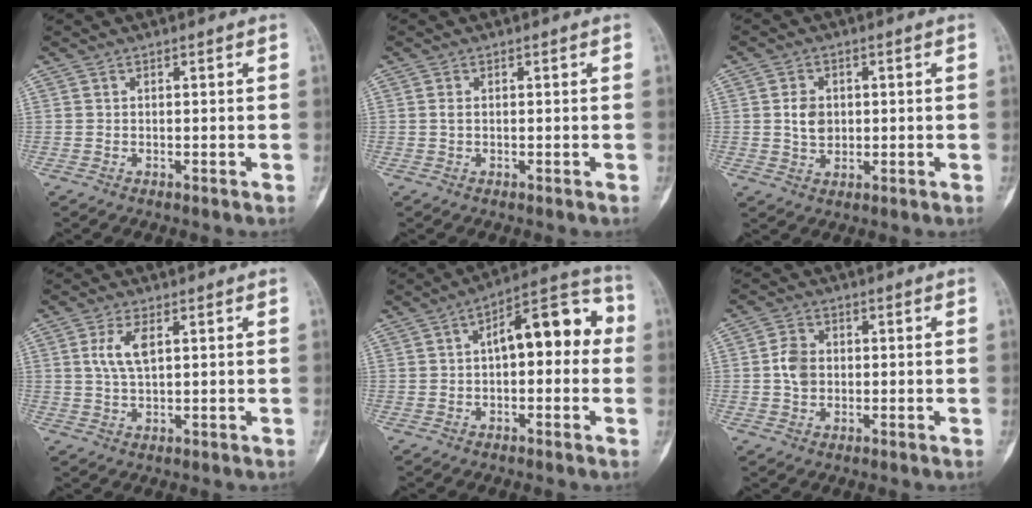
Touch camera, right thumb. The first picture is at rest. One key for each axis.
{"total": 0.8, "fx": 0.1, "fy": 0.4, "fz": 0.7, "tx": -0.018, "ty": 0.000, "tz": 0.001}
{"total": 4.5, "fx": 0.5, "fy": 3.5, "fz": 2.8, "tx": -0.032, "ty": -0.003, "tz": 0.010}
{"total": 5.1, "fx": 1.5, "fy": 2.1, "fz": 4.4, "tx": -0.093, "ty": 0.000, "tz": 0.031}
{"total": 13.9, "fx": 1.4, "fy": 6.5, "fz": 12.2, "tx": -0.142, "ty": 0.045, "tz": 0.010}
{"total": 4.8, "fx": 0.1, "fy": 3.7, "fz": 3.0, "tx": -0.048, "ty": 0.005, "tz": -0.003}